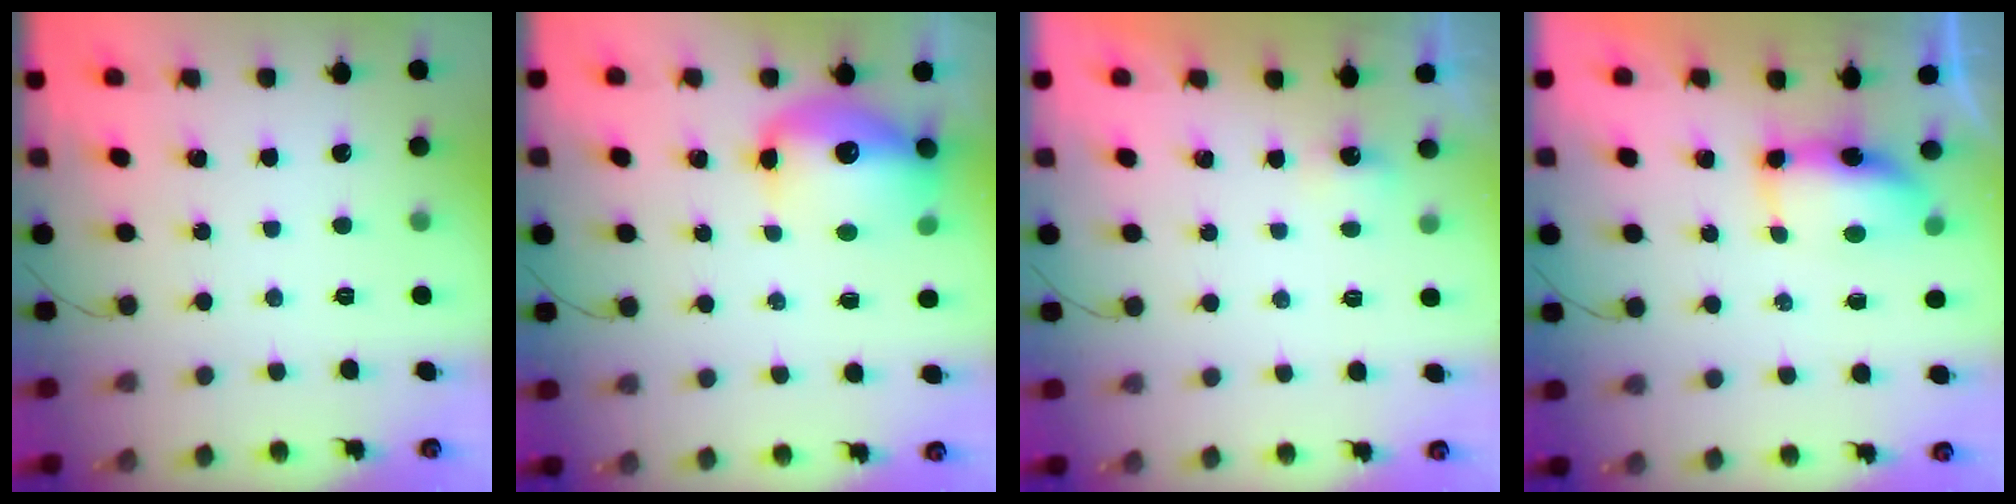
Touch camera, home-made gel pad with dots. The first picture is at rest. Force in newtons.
{"total": 14.3, "press": 13.8, "slide": 3.7}
{"total": 3.6, "press": 1.5, "slide": 3.3}
{"total": 8.1, "press": 7.3, "slide": 3.6}